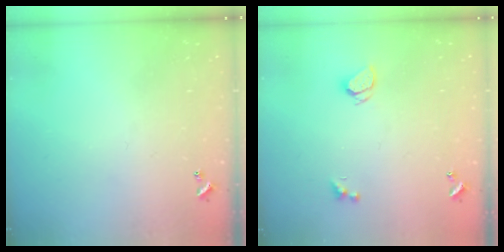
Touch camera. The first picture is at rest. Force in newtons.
{"total": 1.9, "press": 1.8, "slide": 0.4}